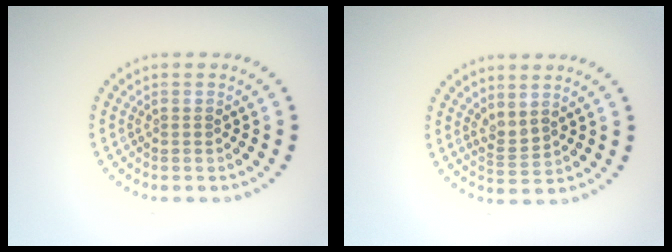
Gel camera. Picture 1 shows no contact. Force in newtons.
{"total": 1.4, "press": 1.2, "slide": 0.9}